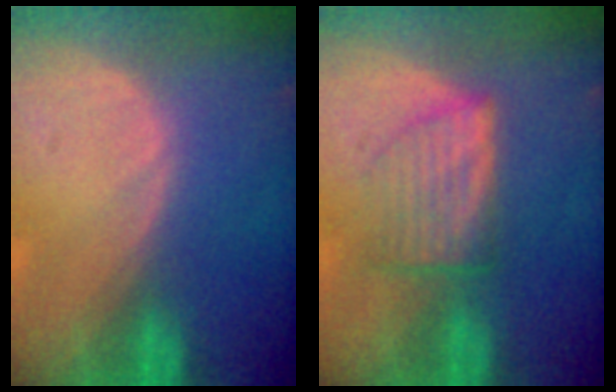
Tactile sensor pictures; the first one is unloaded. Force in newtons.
{"total": 5.4, "press": 5.4, "slide": 0.3}